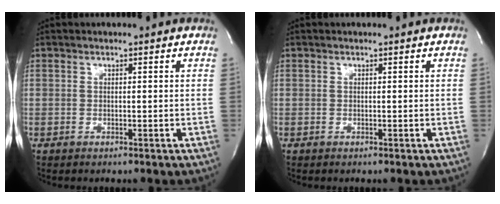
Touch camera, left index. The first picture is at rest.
{"total": 0.0}